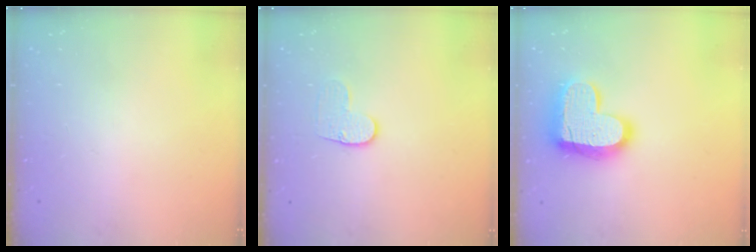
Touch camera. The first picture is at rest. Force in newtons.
{"total": 7.0, "press": 7.0, "slide": 0.7}
{"total": 17.2, "press": 17.1, "slide": 1.1}